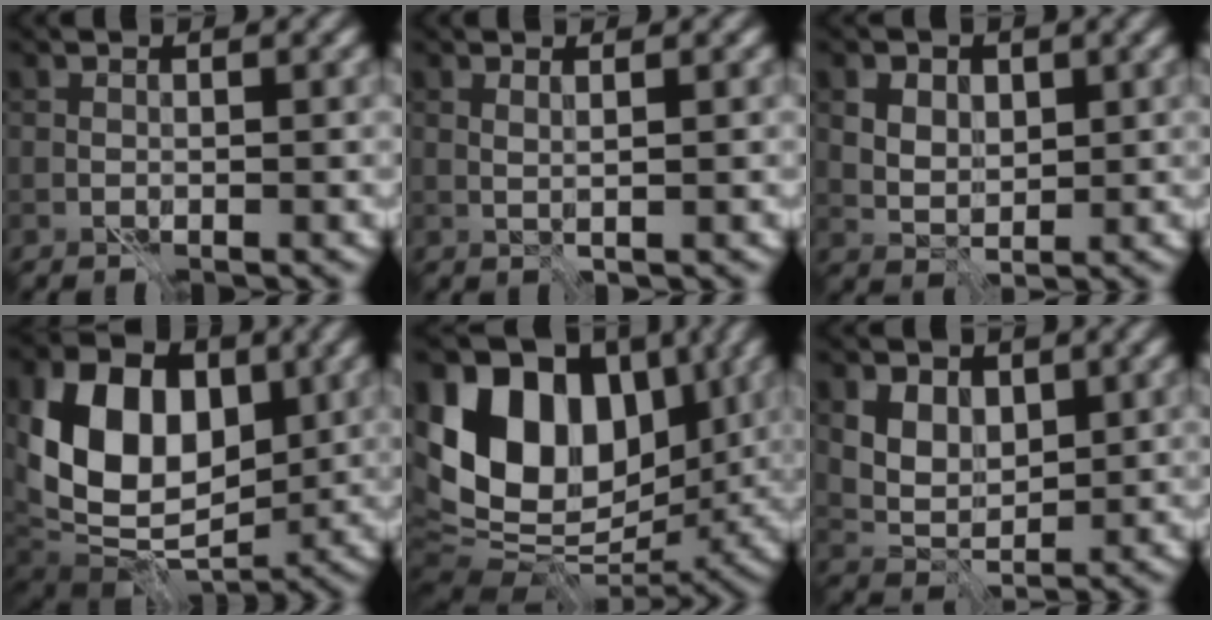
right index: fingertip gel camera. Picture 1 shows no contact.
{"total": 0.8, "force": [0.6, -0.2, 0.4], "torque": [-0.011, 0.000, 0.009]}
{"total": 4.0, "force": [1.8, 2.8, 2.3], "torque": [-0.051, 0.008, 0.031]}
{"total": 11.3, "force": [2.2, 7.8, 7.8], "torque": [-0.129, -0.002, 0.029]}
{"total": 15.4, "force": [3.2, 10.8, 10.6], "torque": [-0.176, 0.028, 0.060]}
{"total": 3.6, "force": [1.5, 2.6, 2.1], "torque": [-0.043, -0.013, 0.029]}